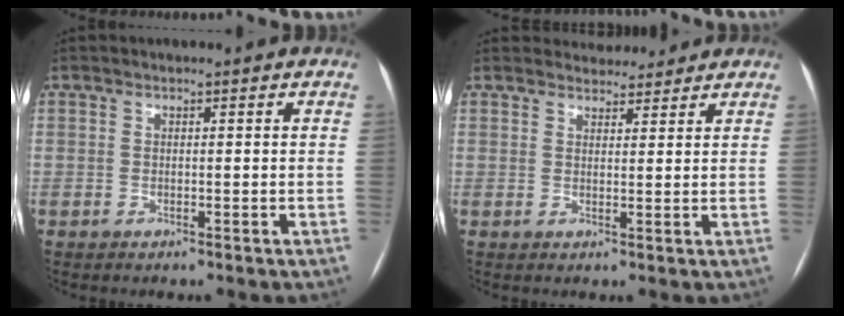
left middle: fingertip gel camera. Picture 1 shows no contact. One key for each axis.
{"total": 4.9, "fx": 4.6, "fy": 1.6, "fz": 0.2, "tx": 0.002, "ty": 0.012, "tz": 0.058}